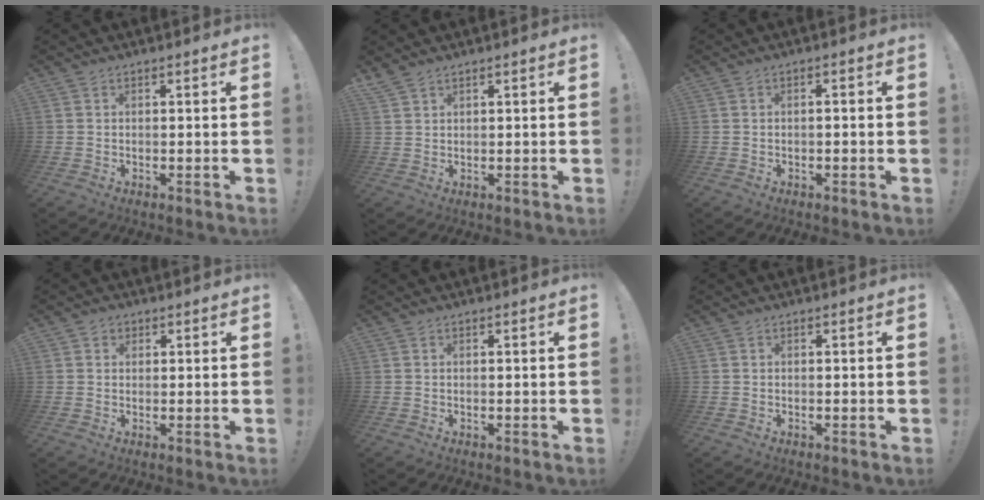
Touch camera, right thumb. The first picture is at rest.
{"total": 2.6, "force": [2.2, 0.8, 1.1], "torque": [-0.028, -0.011, 0.044]}
{"total": 1.0, "force": [-0.7, -0.1, 0.7], "torque": [-0.012, 0.001, -0.014]}
{"total": 1.6, "force": [0.6, 1.5, 0.3], "torque": [0.001, -0.001, 0.010]}
{"total": 0.0}
{"total": 0.0}